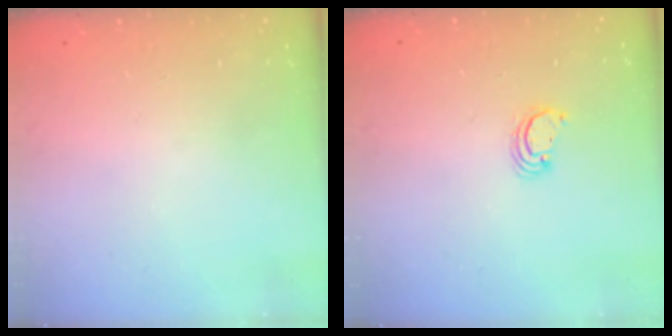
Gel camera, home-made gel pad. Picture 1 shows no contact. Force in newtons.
{"total": 2.7, "press": 2.7, "slide": 0.2}